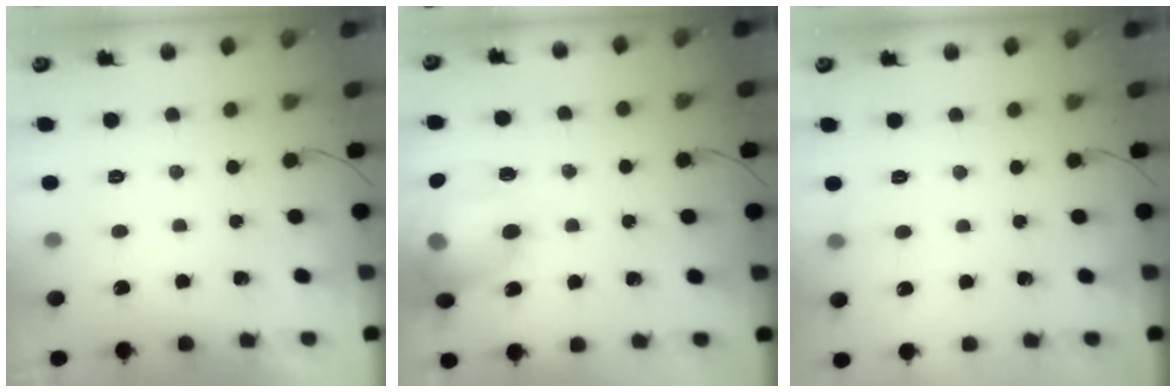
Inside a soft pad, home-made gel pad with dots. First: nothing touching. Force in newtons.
{"total": 16.5, "press": 16.5, "slide": 1.3}
{"total": 3.4, "press": 3.3, "slide": 1.0}